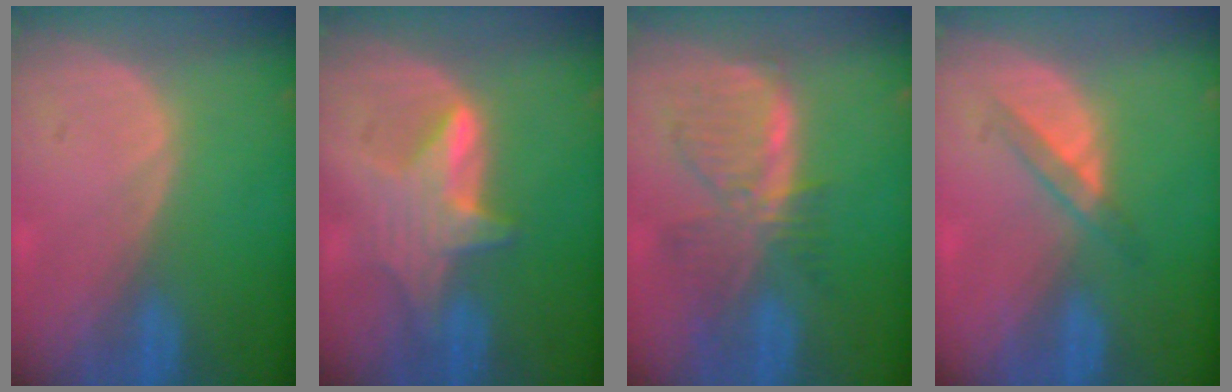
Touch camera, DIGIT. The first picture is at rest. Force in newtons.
{"total": 6.0, "press": 5.9, "slide": 0.9}
{"total": 7.7, "press": 6.9, "slide": 3.4}
{"total": 2.9, "press": 2.8, "slide": 1.0}